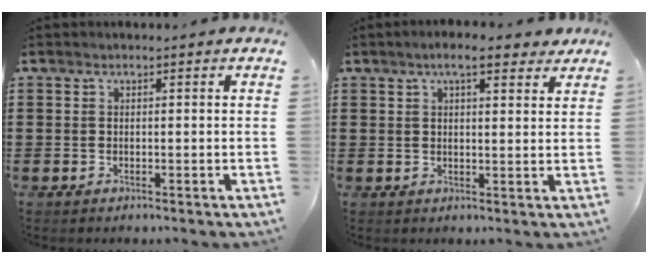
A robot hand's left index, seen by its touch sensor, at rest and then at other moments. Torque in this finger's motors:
{"motor_torque": [2.14, 0.00, 0.39, 0.11]}